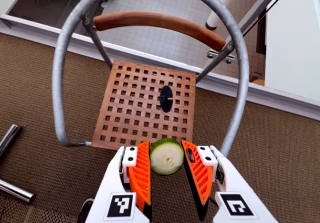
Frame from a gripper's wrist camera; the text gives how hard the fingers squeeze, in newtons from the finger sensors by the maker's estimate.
{"total": 8.8, "left": 9.3, "right": 8.4}